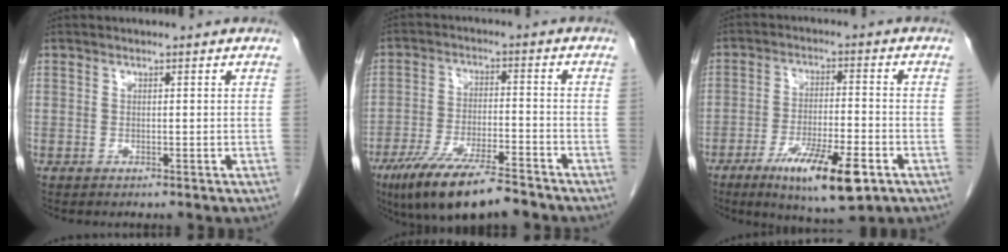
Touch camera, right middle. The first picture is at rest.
{"total": 12.9, "force": [-9.7, 2.3, 8.3], "torque": [-0.149, -0.027, -0.166]}
{"total": 12.1, "force": [-6.4, 2.1, 10.1], "torque": [-0.176, -0.021, -0.099]}